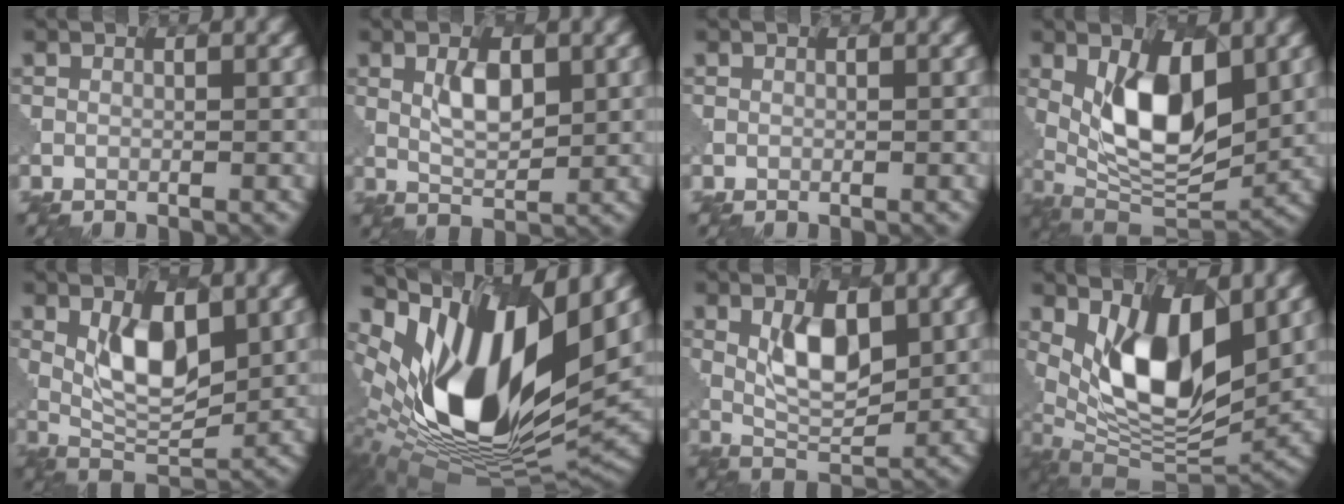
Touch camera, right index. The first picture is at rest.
{"total": 3.3, "force": [1.2, 1.5, 2.6], "torque": [-0.052, -0.002, 0.027]}
{"total": 0.0}
{"total": 9.5, "force": [2.1, 4.6, 8.1], "torque": [-0.143, -0.007, 0.038]}
{"total": 5.9, "force": [1.8, 2.7, 5.0], "torque": [-0.089, -0.006, 0.038]}
{"total": 16.1, "force": [3.9, 7.8, 13.5], "torque": [-0.267, -0.008, 0.070]}
{"total": 5.0, "force": [1.4, 2.4, 4.2], "torque": [-0.078, -0.004, 0.031]}
{"total": 10.6, "force": [2.9, 4.9, 8.9], "torque": [-0.159, -0.020, 0.056]}